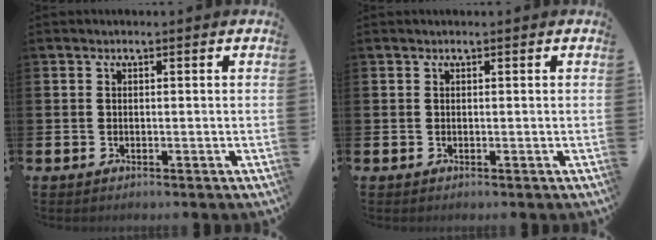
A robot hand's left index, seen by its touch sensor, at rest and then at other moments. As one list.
[{"total": 0.0}]